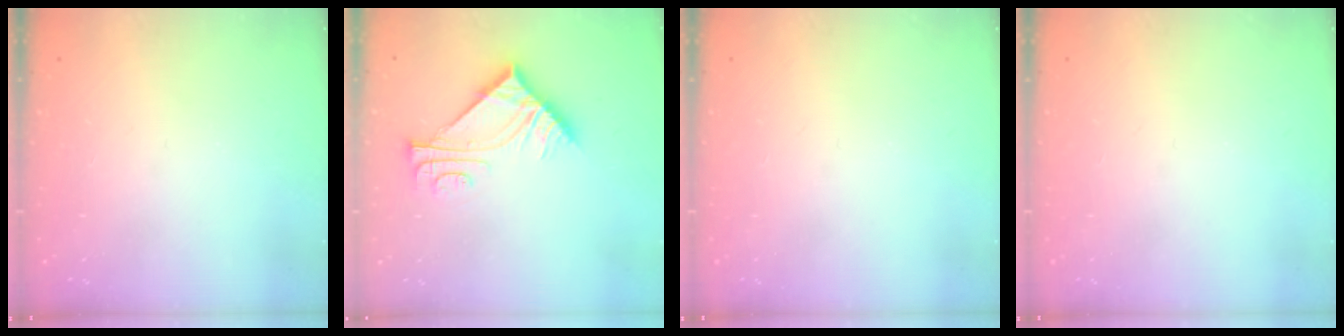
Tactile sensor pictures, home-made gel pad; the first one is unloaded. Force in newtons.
{"total": 7.7, "press": 7.7, "slide": 0.1}
{"total": 0.0}
{"total": 0.0}